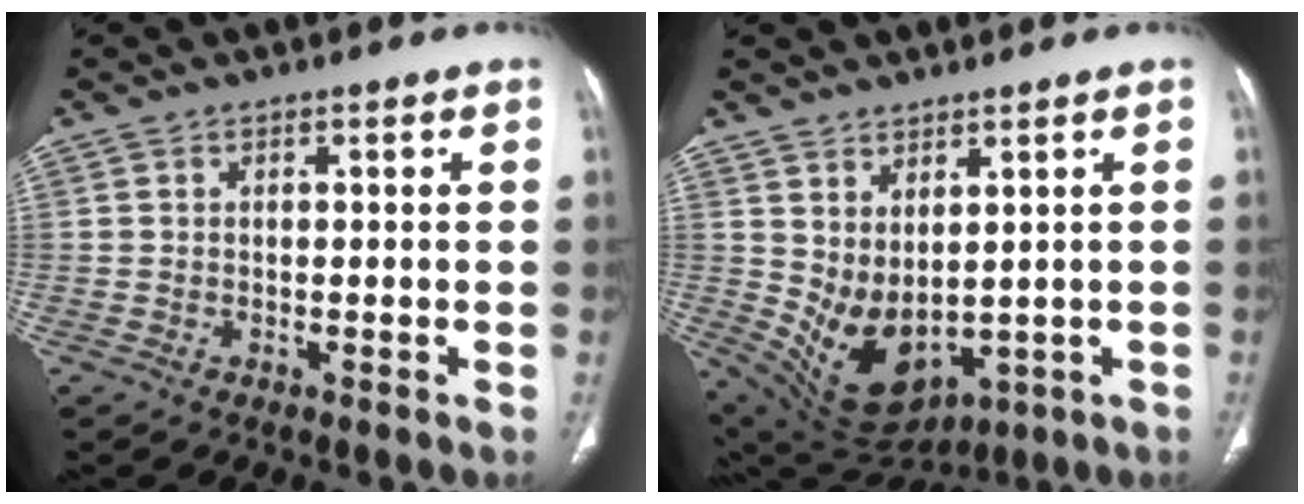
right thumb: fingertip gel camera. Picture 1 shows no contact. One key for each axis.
{"total": 11.7, "fx": 0.7, "fy": 6.7, "fz": 9.5, "tx": -0.153, "ty": -0.023, "tz": 0.051}